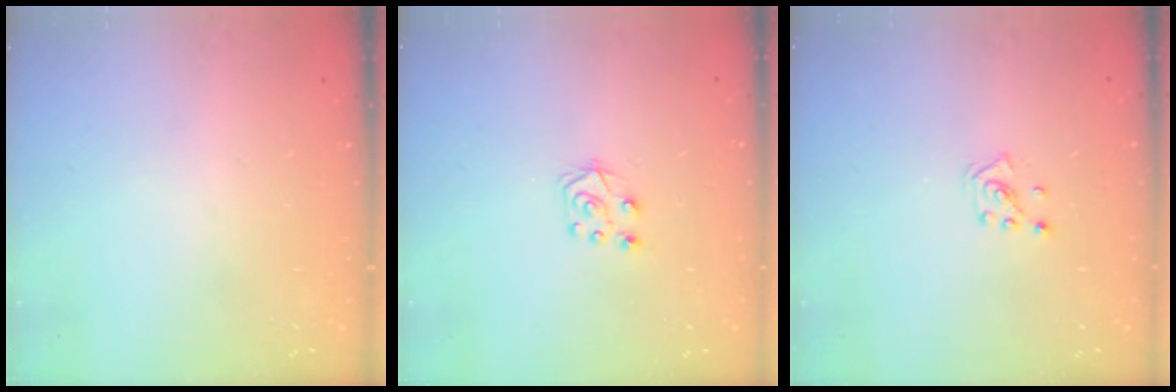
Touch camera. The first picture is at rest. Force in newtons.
{"total": 5.7, "press": 5.7, "slide": 0.5}
{"total": 2.6, "press": 2.6, "slide": 0.5}